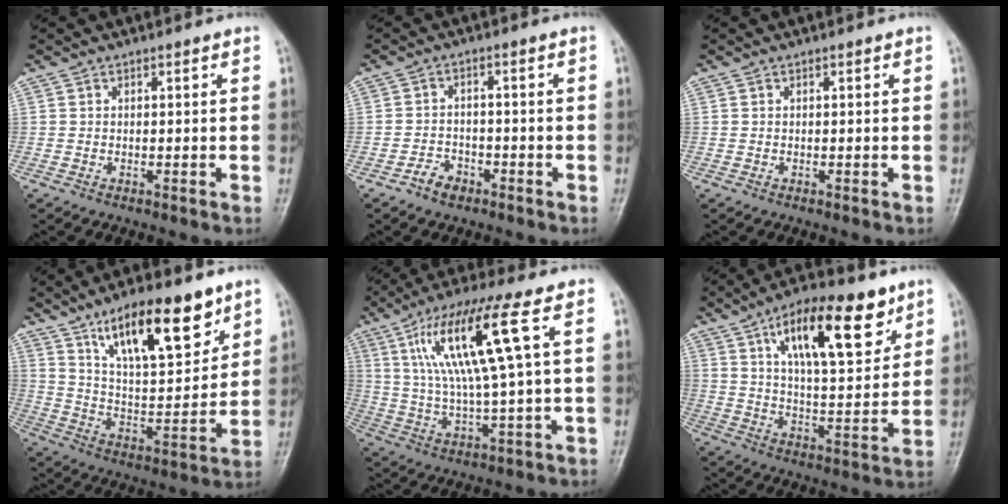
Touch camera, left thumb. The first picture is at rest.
{"total": 3.6, "force": [-2.5, 2.2, 1.4], "torque": [-0.017, 0.020, -0.042]}
{"total": 0.0}
{"total": 18.0, "force": [11.1, 6.3, 12.8], "torque": [-0.170, -0.053, 0.195]}
{"total": 15.2, "force": [4.9, 1.5, 14.2], "torque": [-0.293, -0.003, 0.091]}
{"total": 18.3, "force": [9.6, 6.9, 14.0], "torque": [-0.187, -0.036, 0.157]}